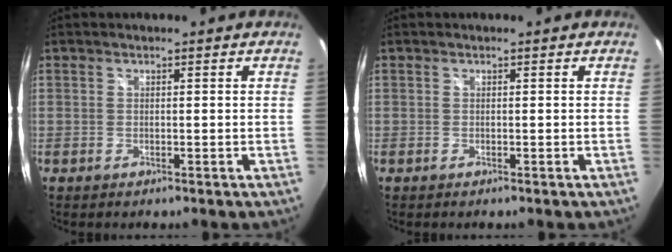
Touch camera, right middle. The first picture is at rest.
{"total": 0.0}